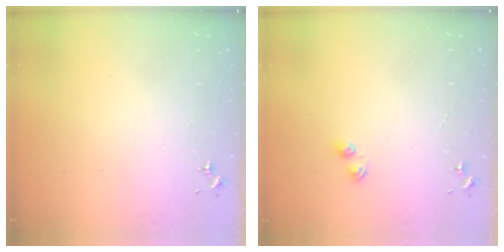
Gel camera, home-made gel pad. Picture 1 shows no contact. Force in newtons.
{"total": 4.4, "press": 4.4, "slide": 0.5}